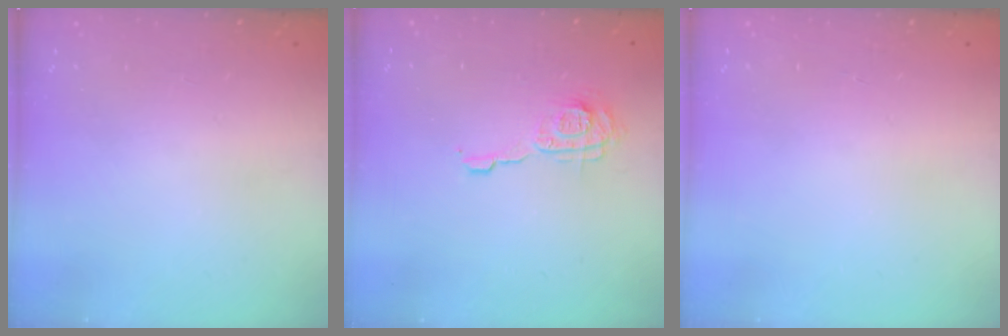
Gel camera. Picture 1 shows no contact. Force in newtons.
{"total": 9.0, "press": 9.0, "slide": 0.4}
{"total": 0.0}